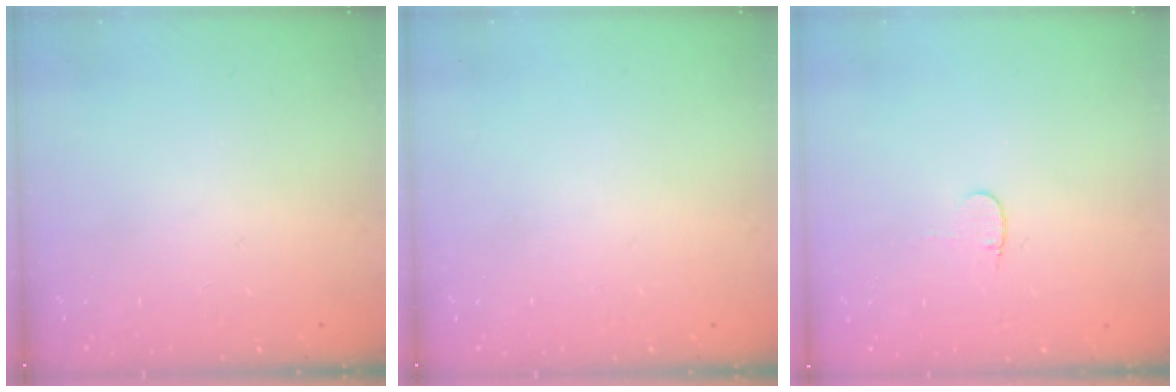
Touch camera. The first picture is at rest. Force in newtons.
{"total": 0.0}
{"total": 3.3, "press": 3.3, "slide": 0.4}